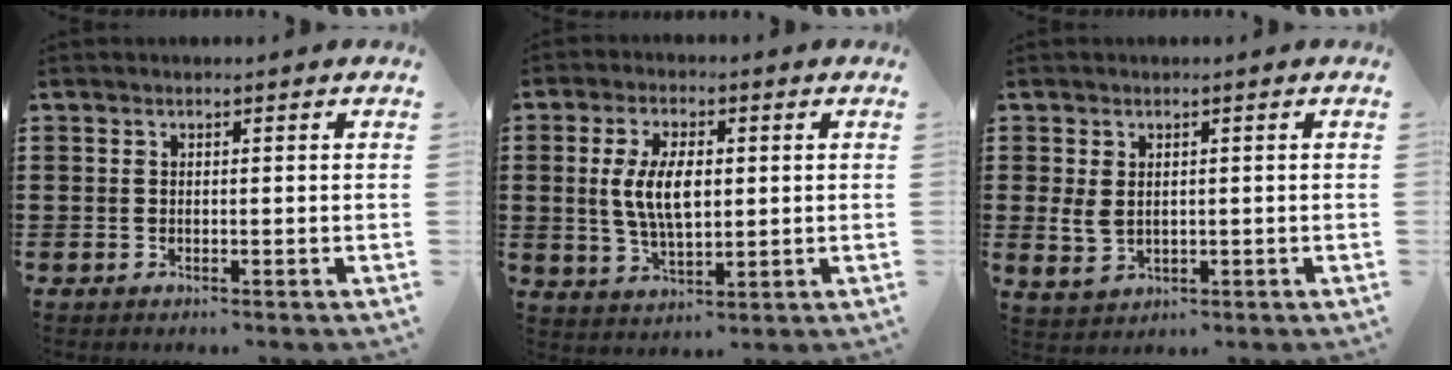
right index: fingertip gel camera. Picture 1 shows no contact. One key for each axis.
{"total": 7.5, "fx": 0.6, "fy": 3.5, "fz": 6.7, "tx": -0.134, "ty": 0.003, "tz": 0.005}
{"total": 2.8, "fx": 0.6, "fy": 2.0, "fz": 1.9, "tx": -0.051, "ty": 0.004, "tz": 0.010}